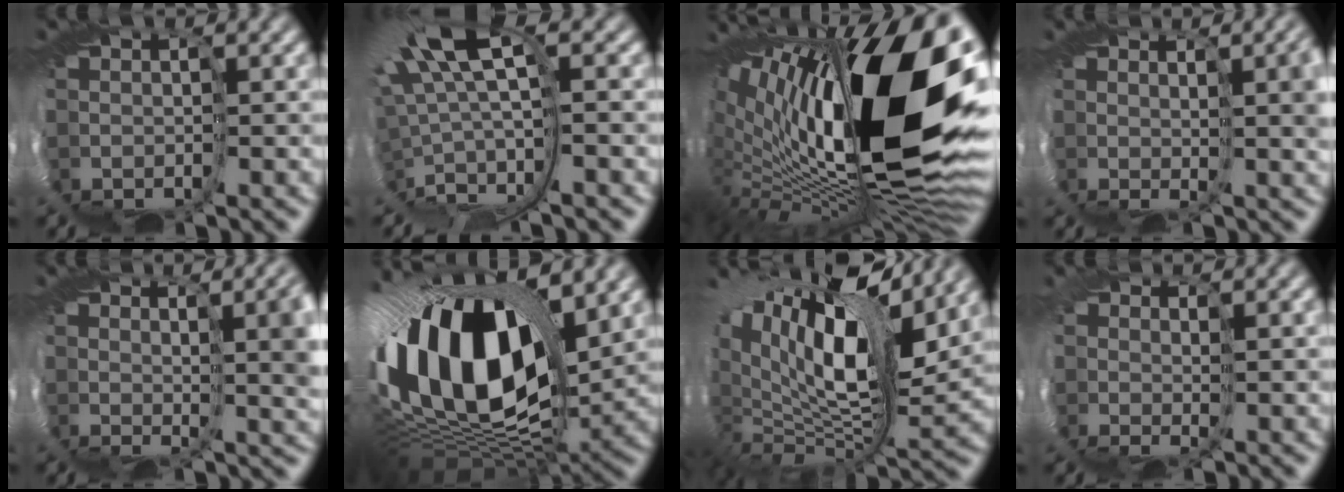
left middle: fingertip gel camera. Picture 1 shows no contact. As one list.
[{"total": 8.2, "force": [1.9, 2.6, 7.6], "torque": [-0.177, 0.001, 0.036]}, {"total": 18.7, "force": [4.7, 8.4, 16.1], "torque": [-0.281, -0.009, 0.071]}, {"total": 5.0, "force": [1.5, 1.2, 4.6], "torque": [-0.065, 0.010, 0.024]}, {"total": 6.6, "force": [1.6, 2.0, 6.1], "torque": [-0.079, 0.004, 0.029]}, {"total": 18.0, "force": [4.3, 10.1, 14.2], "torque": [-0.284, 0.002, 0.062]}, {"total": 16.2, "force": [7.1, 8.8, 11.6], "torque": [-0.231, 0.007, 0.132]}, {"total": 0.6, "force": [0.5, -0.2, 0.1], "torque": [-0.007, 0.000, 0.007]}]